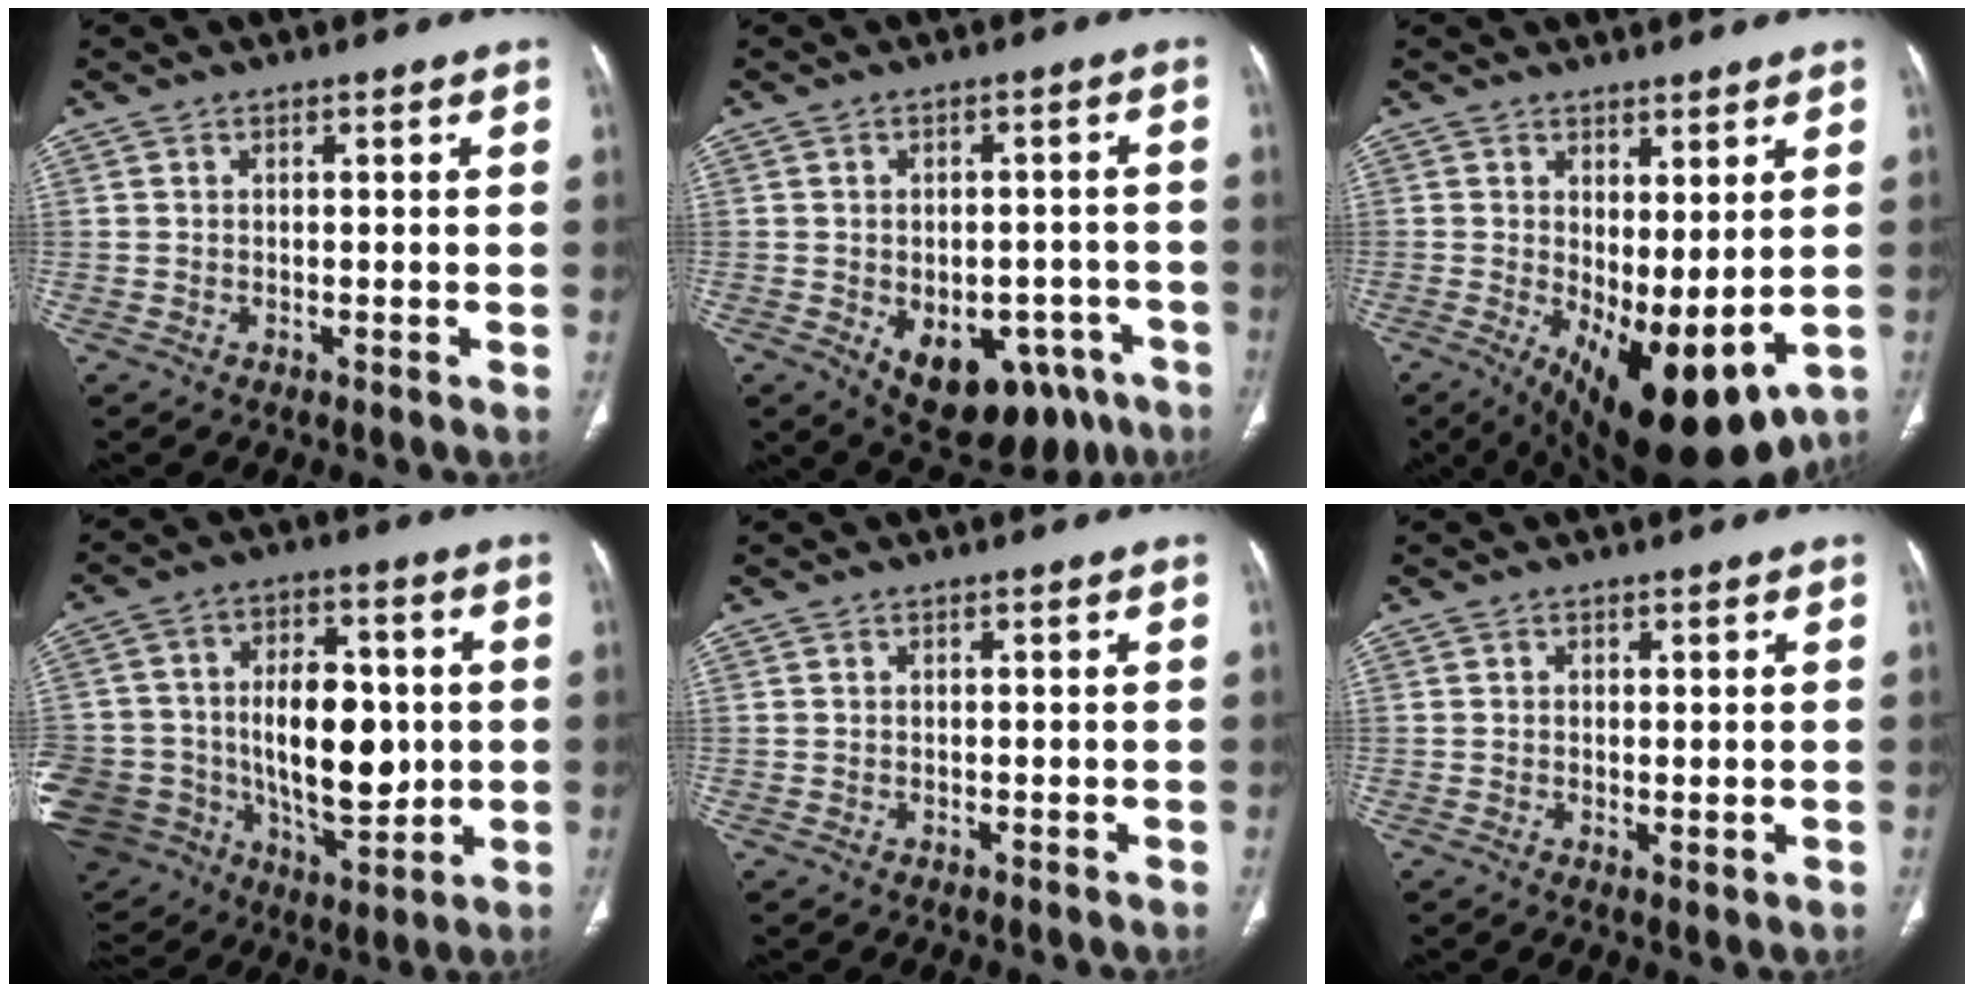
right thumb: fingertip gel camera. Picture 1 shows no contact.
{"total": 15.9, "force": [-7.4, 9.7, 10.1], "torque": [-0.120, 0.025, -0.085]}
{"total": 14.6, "force": [-2.4, 6.2, 13.0], "torque": [-0.202, -0.022, -0.012]}
{"total": 30.7, "force": [-2.1, 21.5, 21.8], "torque": [-0.427, 0.026, -0.007]}
{"total": 0.0}
{"total": 1.3, "force": [0.1, 0.5, 1.2], "torque": [-0.026, -0.008, 0.003]}